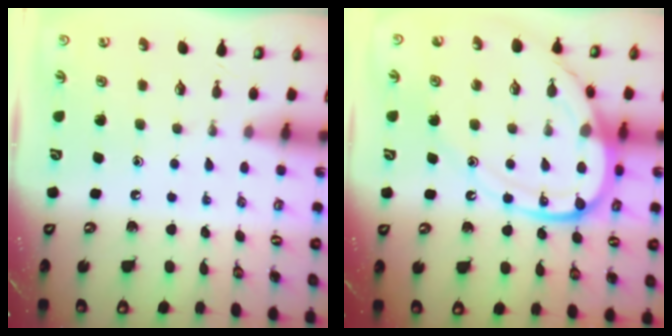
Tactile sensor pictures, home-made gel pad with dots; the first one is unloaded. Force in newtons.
{"total": 14.3, "press": 14.3, "slide": 1.2}